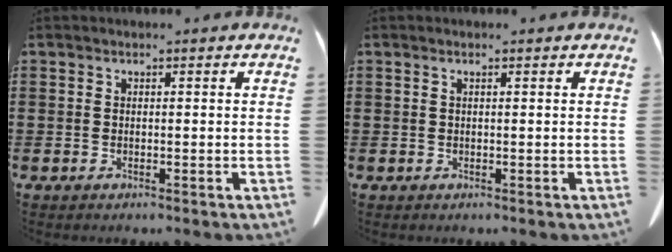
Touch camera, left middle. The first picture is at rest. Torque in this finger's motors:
{"motor_torque": [0.01, 0.11, 0.04, 0.01]}